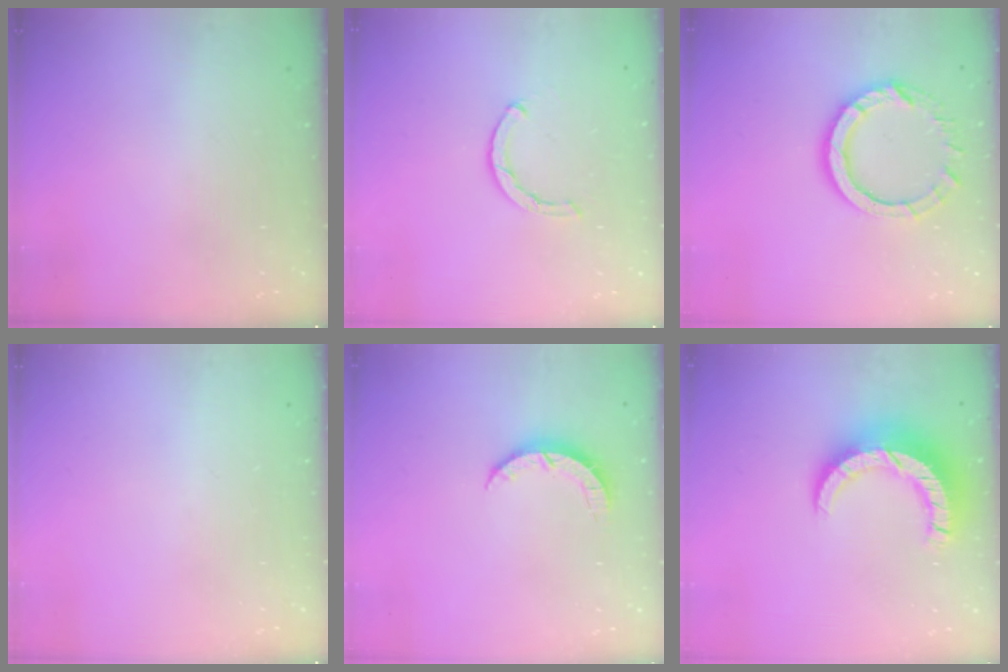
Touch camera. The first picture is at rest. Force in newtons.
{"total": 2.1, "press": 2.1, "slide": 0.2}
{"total": 10.5, "press": 10.4, "slide": 1.0}
{"total": 0.0}
{"total": 3.6, "press": 3.6, "slide": 0.4}
{"total": 12.0, "press": 12.0, "slide": 1.2}